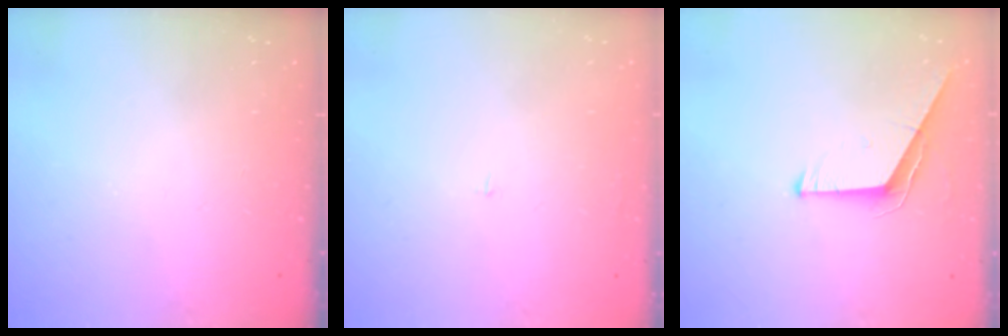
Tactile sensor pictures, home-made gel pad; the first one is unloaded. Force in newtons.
{"total": 1.2, "press": 1.2, "slide": 0.1}
{"total": 6.2, "press": 6.2, "slide": 0.5}